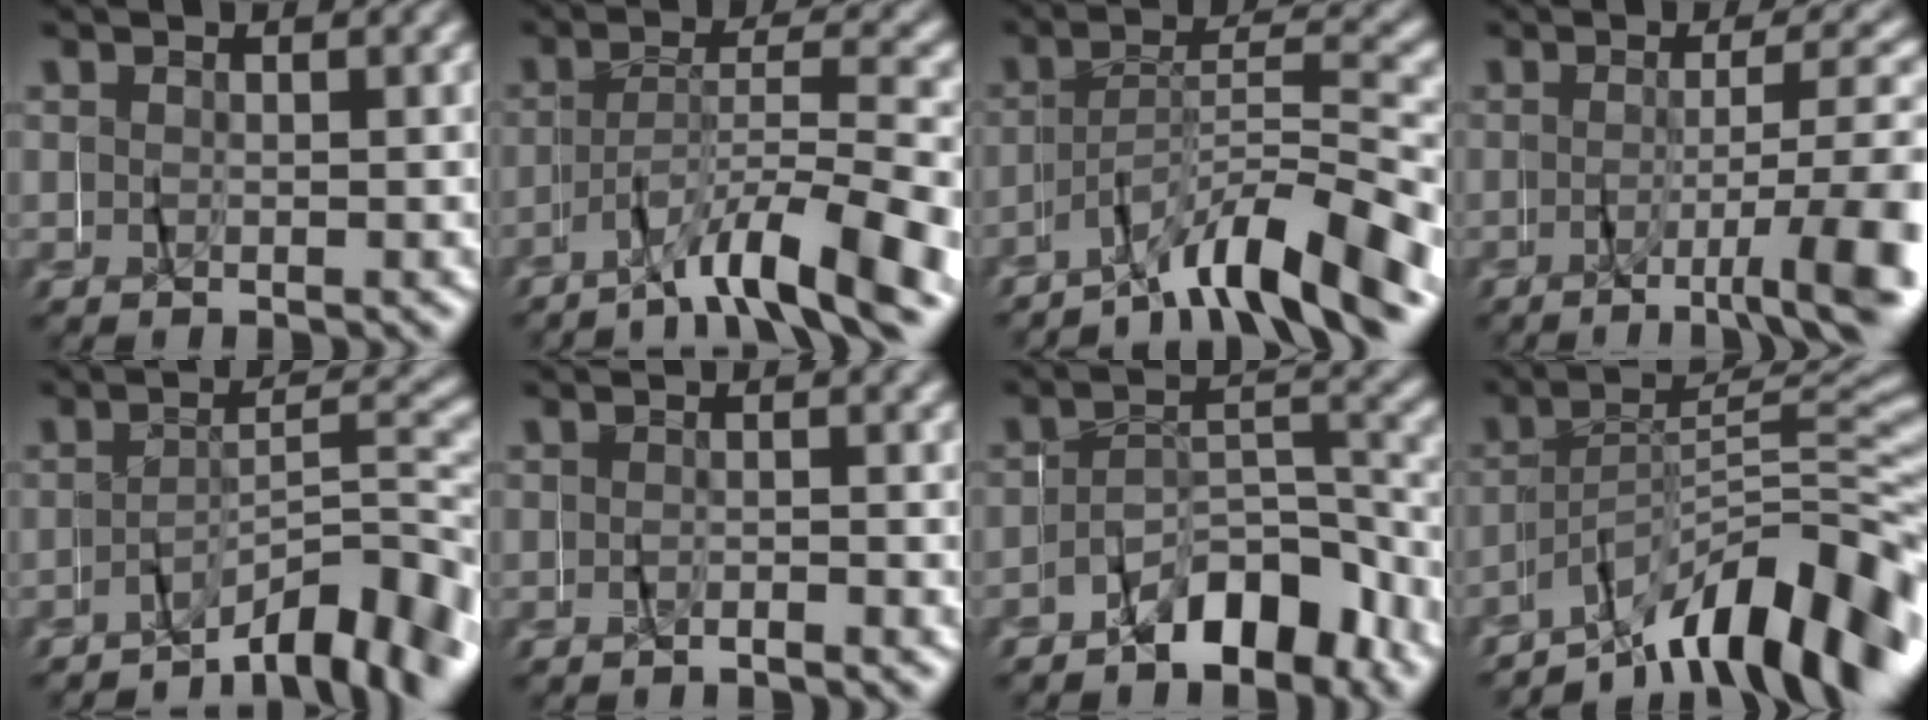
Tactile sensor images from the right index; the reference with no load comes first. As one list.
[{"total": 6.8, "force": [-5.3, -0.4, 4.3], "torque": [-0.074, 0.001, -0.090]}, {"total": 7.6, "force": [-6.6, -0.3, 3.7], "torque": [-0.064, 0.001, -0.110]}, {"total": 6.3, "force": [-3.7, -0.6, 5.0], "torque": [-0.077, -0.014, -0.054]}, {"total": 7.4, "force": [-6.2, 0.8, 4.0], "torque": [-0.060, -0.008, -0.094]}, {"total": 1.0, "force": [-0.9, -0.3, 0.2], "torque": [-0.021, -0.001, -0.019]}, {"total": 6.4, "force": [-6.3, 0.3, 0.5], "torque": [-0.001, 0.000, -0.103]}, {"total": 11.5, "force": [-8.9, 1.9, 7.0], "torque": [-0.101, -0.003, -0.135]}]